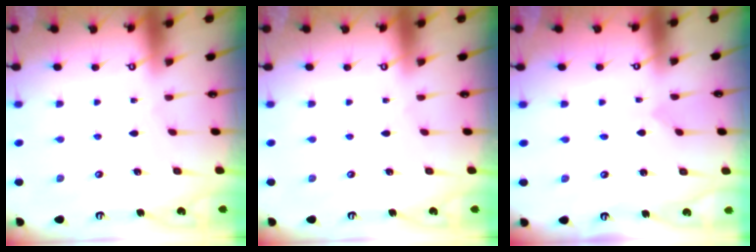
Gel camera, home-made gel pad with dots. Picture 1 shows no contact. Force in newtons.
{"total": 0.0}
{"total": 0.0}